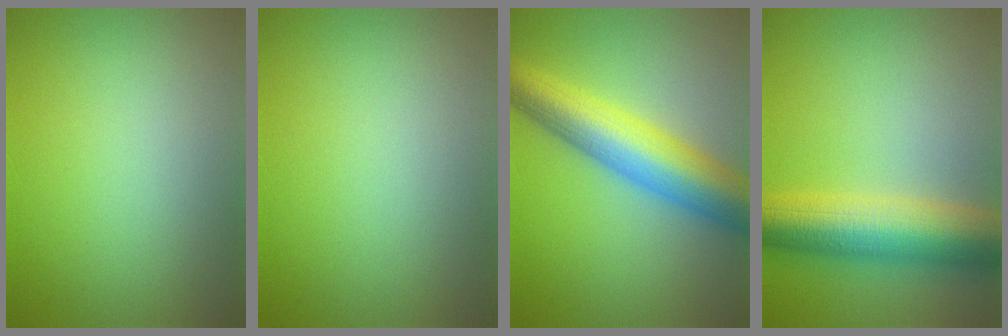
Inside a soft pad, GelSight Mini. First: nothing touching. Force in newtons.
{"total": 0.0}
{"total": 9.2, "press": 9.2, "slide": 0.3}
{"total": 9.5, "press": 9.5, "slide": 0.1}